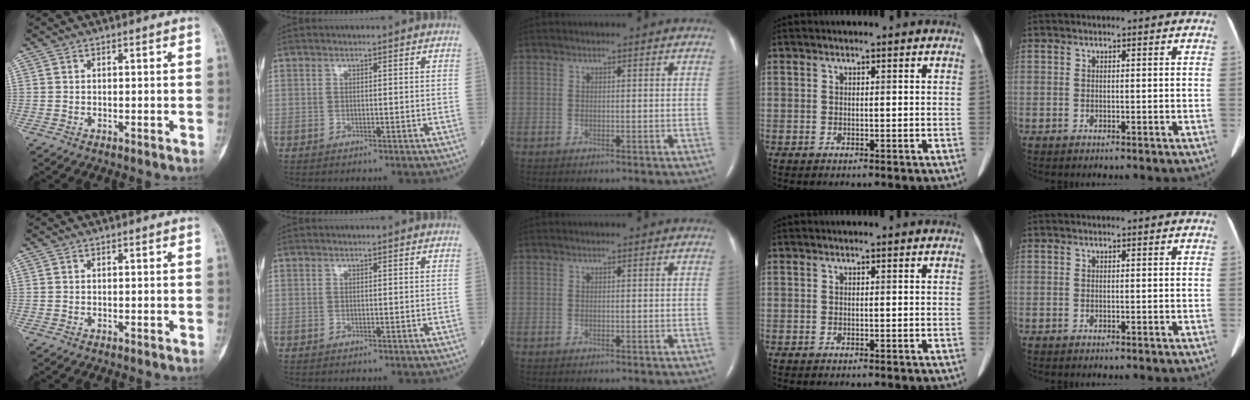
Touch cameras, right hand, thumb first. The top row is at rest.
{}